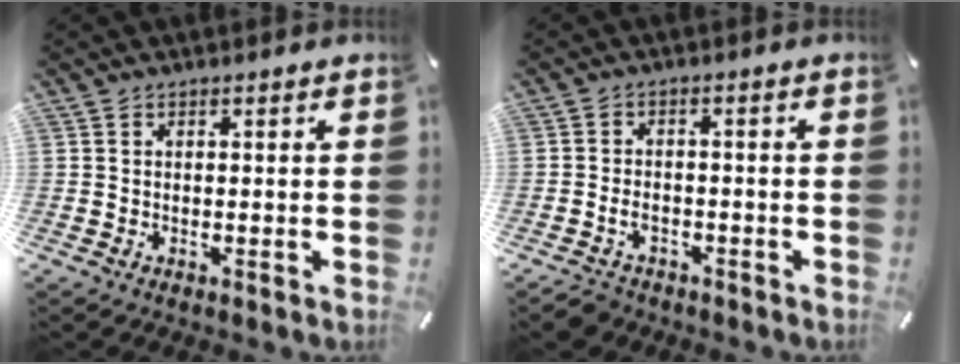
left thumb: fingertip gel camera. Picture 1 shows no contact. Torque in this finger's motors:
{"motor_torque": [-0.23, 1.37, 0.37, 0.37, 0.10]}